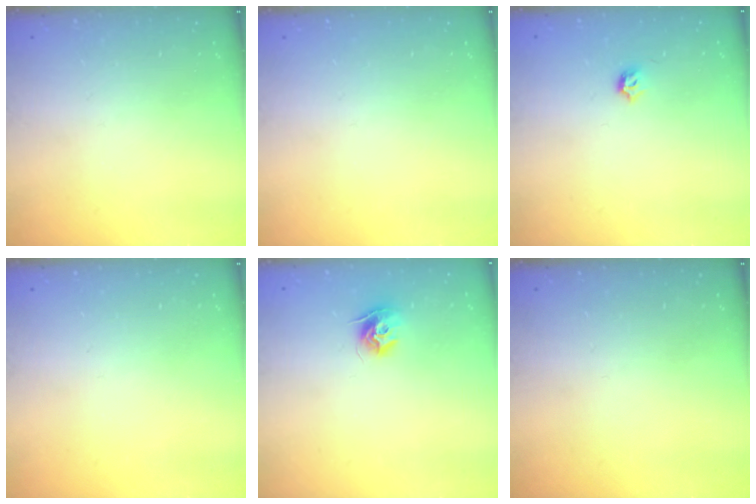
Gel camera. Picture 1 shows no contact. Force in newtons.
{"total": 0.0}
{"total": 3.4, "press": 3.3, "slide": 0.5}
{"total": 0.0}
{"total": 8.8, "press": 8.8, "slide": 0.2}
{"total": 0.0}